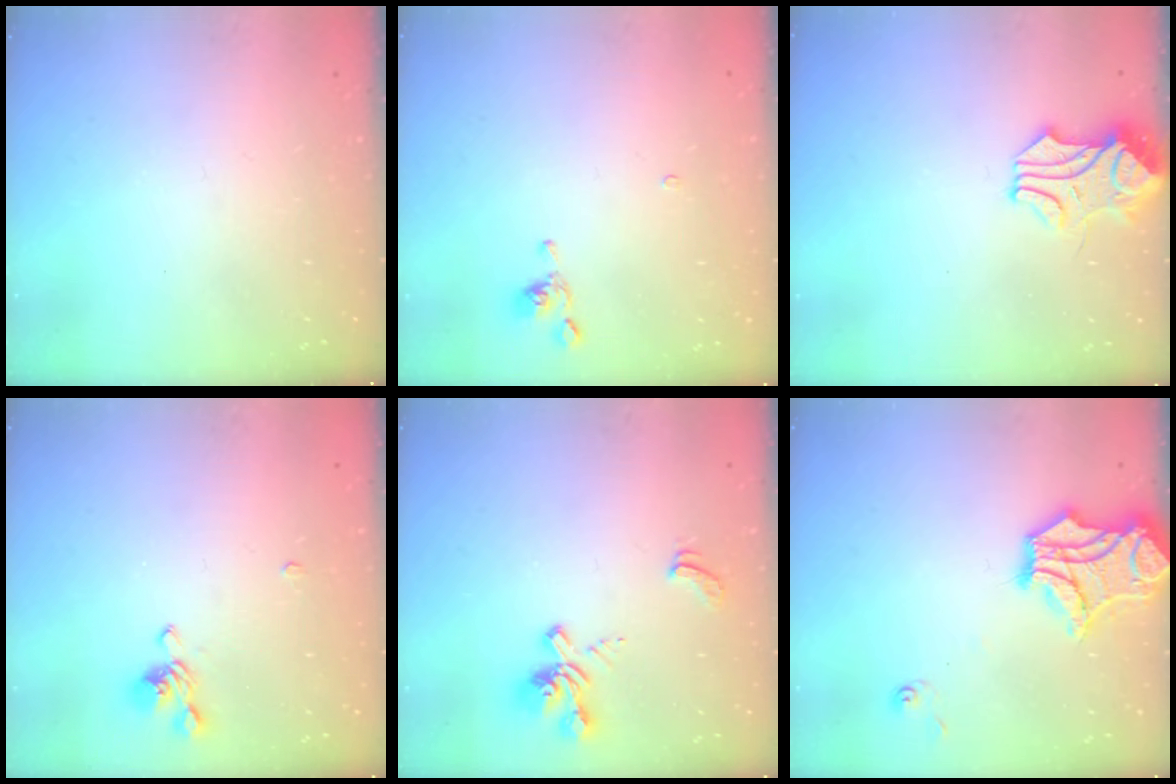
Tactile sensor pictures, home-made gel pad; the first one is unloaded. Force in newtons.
{"total": 1.1, "press": 1.1, "slide": 0.3}
{"total": 1.4, "press": 1.4, "slide": 0.0}
{"total": 4.8, "press": 4.8, "slide": 0.2}
{"total": 2.4, "press": 2.0, "slide": 1.3}
{"total": 12.0, "press": 11.7, "slide": 2.6}